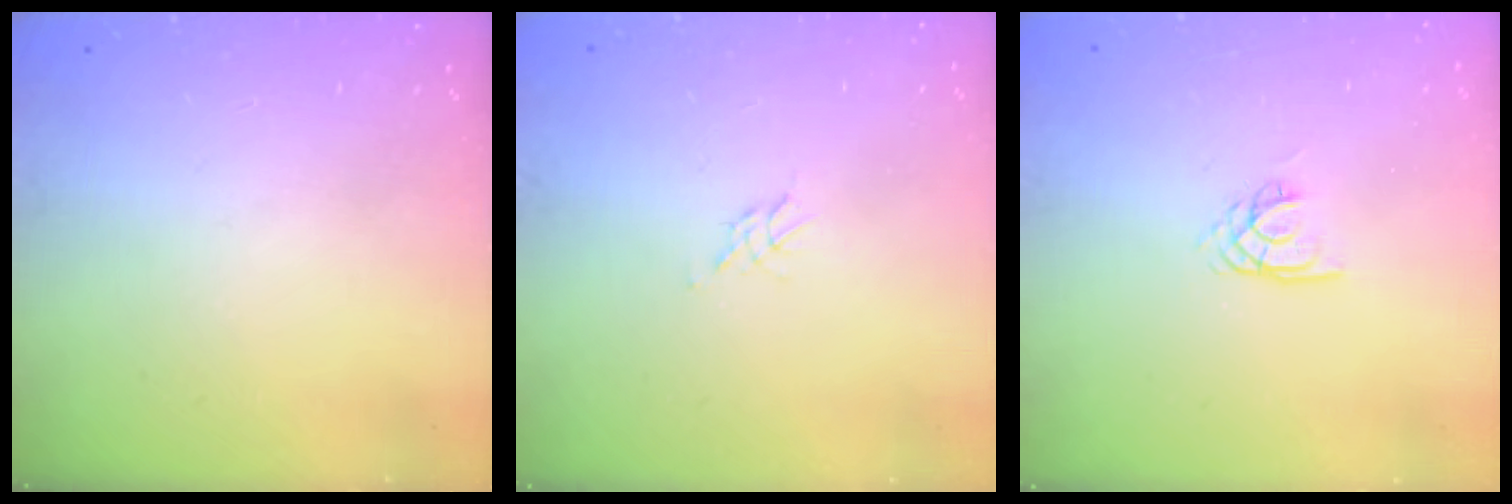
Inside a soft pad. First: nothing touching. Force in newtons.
{"total": 1.4, "press": 1.4, "slide": 0.2}
{"total": 2.2, "press": 2.2, "slide": 0.3}